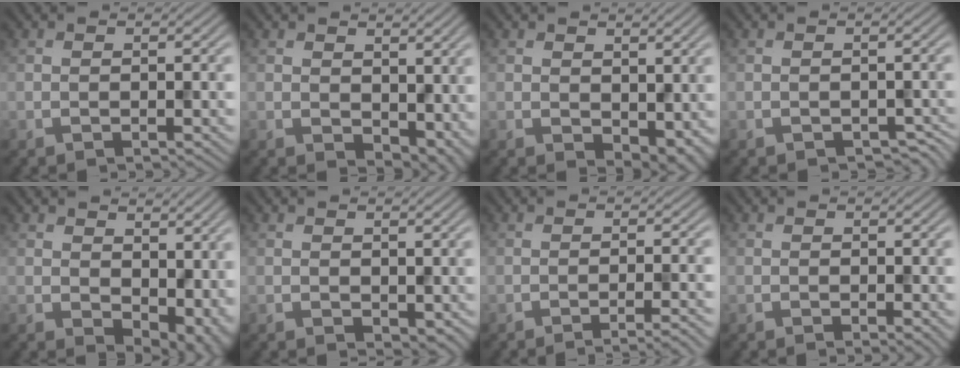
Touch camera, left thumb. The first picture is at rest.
{"total": 6.2, "force": [1.5, 4.2, 4.3], "torque": [-0.076, -0.025, 0.042]}
{"total": 4.0, "force": [0.6, 2.6, 3.1], "torque": [-0.049, -0.014, 0.016]}
{"total": 1.5, "force": [-1.2, 0.9, 0.6], "torque": [-0.010, -0.012, -0.012]}
{"total": 8.3, "force": [1.3, 5.5, 6.1], "torque": [-0.096, -0.025, 0.037]}
{"total": 1.4, "force": [0.5, 1.0, 0.9], "torque": [-0.016, -0.007, 0.013]}
{"total": 3.7, "force": [-2.1, 0.5, 2.9], "torque": [-0.036, 0.008, -0.045]}
{"total": 1.0, "force": [-0.1, 0.1, 1.0], "torque": [-0.013, -0.006, -0.004]}